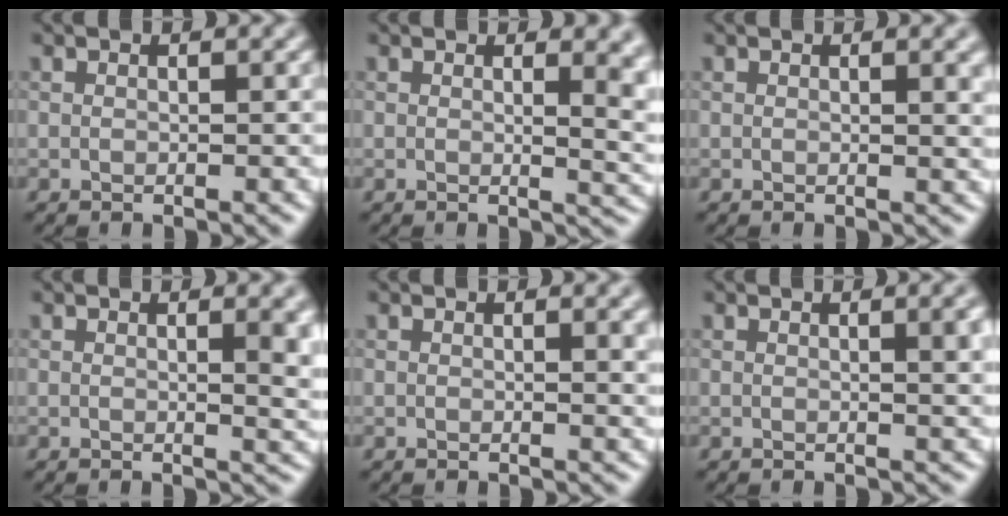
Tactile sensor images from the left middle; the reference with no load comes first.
{"total": 5.1, "force": [1.5, 2.4, 4.3], "torque": [-0.022, -0.005, 0.024]}
{"total": 1.9, "force": [0.7, 0.6, 1.7], "torque": [-0.012, 0.003, 0.006]}
{"total": 3.7, "force": [0.7, 1.2, 3.5], "torque": [-0.033, 0.002, 0.008]}
{"total": 2.0, "force": [0.6, 0.6, 1.8], "torque": [-0.014, 0.003, 0.005]}
{"total": 3.7, "force": [1.0, 1.2, 3.4], "torque": [-0.032, 0.008, 0.010]}